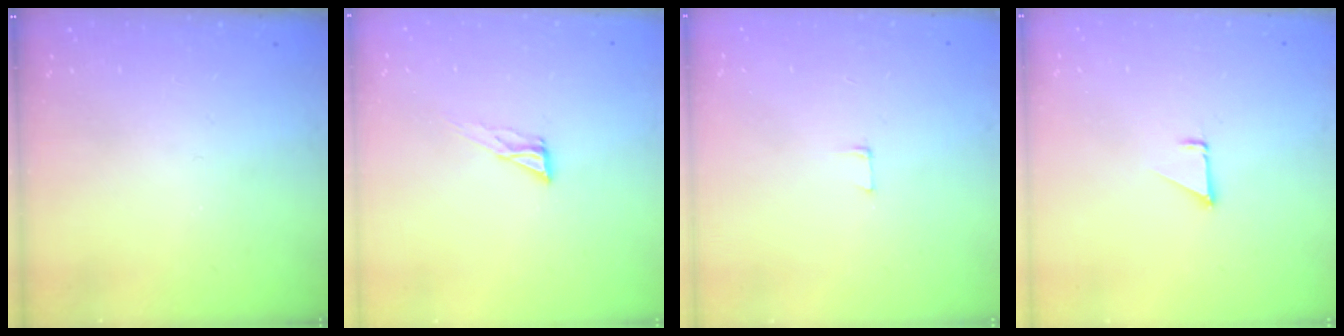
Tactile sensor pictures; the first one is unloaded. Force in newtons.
{"total": 6.5, "press": 6.5, "slide": 0.4}
{"total": 5.0, "press": 4.9, "slide": 0.4}
{"total": 1.5, "press": 1.5, "slide": 0.1}